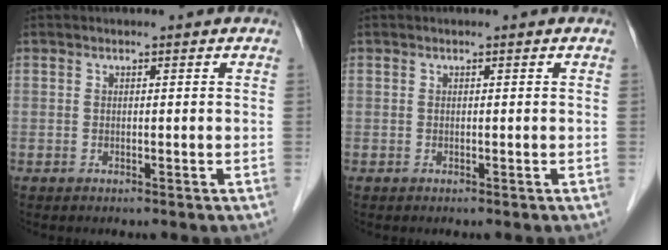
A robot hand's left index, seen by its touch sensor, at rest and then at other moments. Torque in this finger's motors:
{"motor_torque": [0.00, 0.00, 0.00, 0.00]}